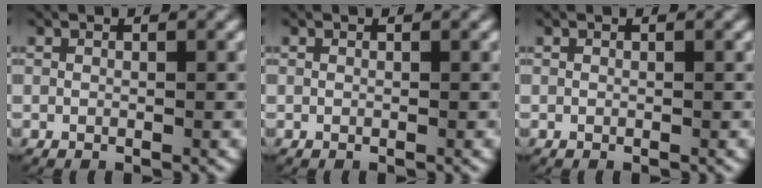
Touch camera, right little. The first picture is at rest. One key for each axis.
{"total": 0.0}
{"total": 0.0}